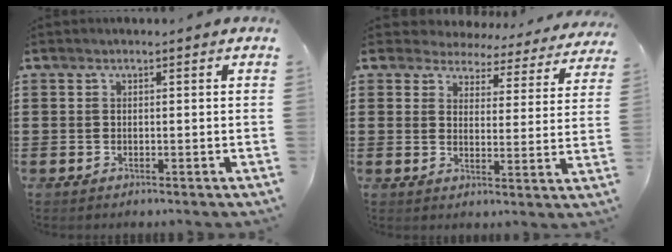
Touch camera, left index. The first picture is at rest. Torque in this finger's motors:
{"motor_torque": [2.14, 0.00, 0.15, -0.06]}